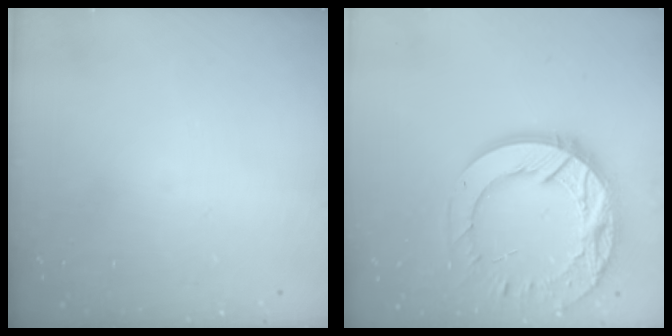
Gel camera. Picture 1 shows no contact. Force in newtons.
{"total": 20.2, "press": 20.2, "slide": 1.8}